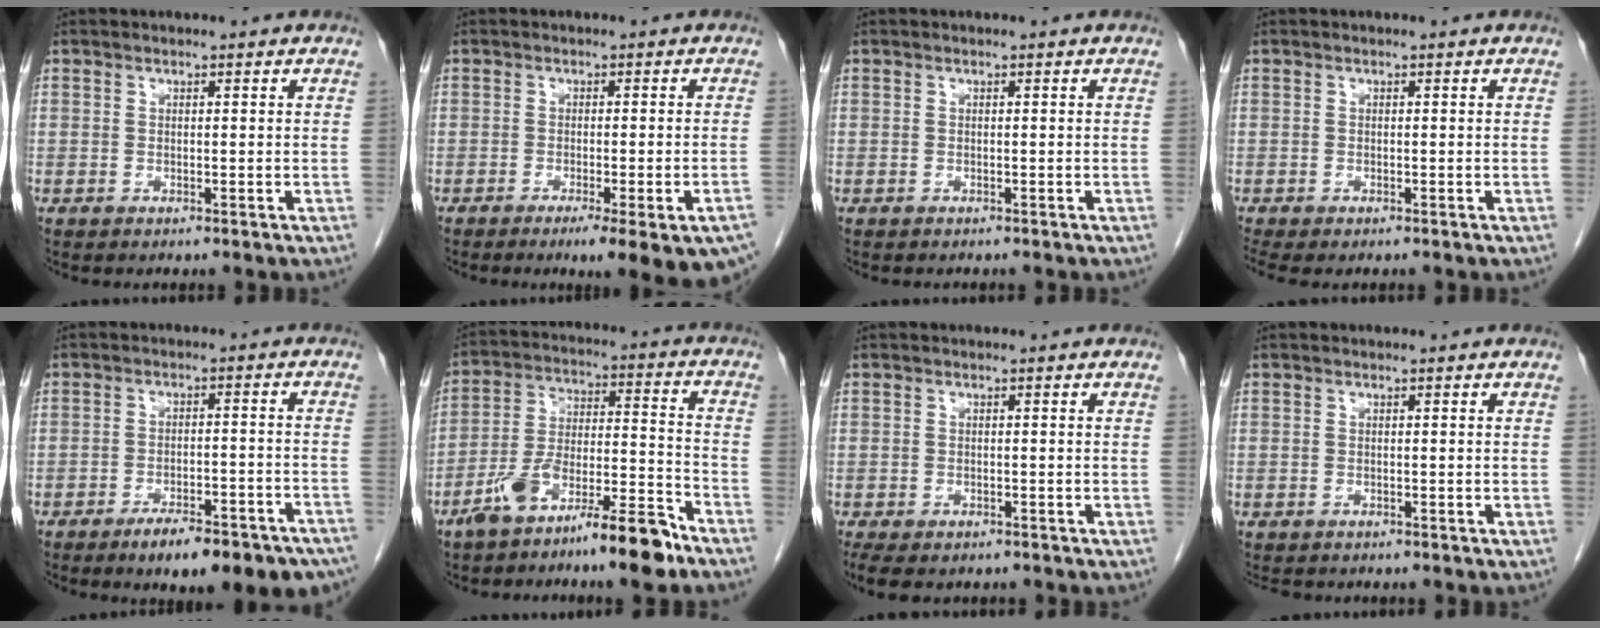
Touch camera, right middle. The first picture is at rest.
{"total": 12.2, "force": [-8.7, 1.6, 8.4], "torque": [-0.053, -0.008, -0.109]}
{"total": 0.8, "force": [-0.7, 0.1, 0.2], "torque": [-0.011, -0.003, -0.012]}
{"total": 2.8, "force": [-2.2, 1.0, 1.4], "torque": [-0.025, -0.011, -0.032]}
{"total": 14.2, "force": [-11.2, 3.7, 8.0], "torque": [-0.062, 0.023, -0.151]}
{"total": 12.5, "force": [-9.1, 1.5, 8.5], "torque": [-0.151, 0.018, -0.161]}
{"total": 7.9, "force": [-6.0, 3.6, 3.6], "torque": [-0.070, -0.011, -0.084]}
{"total": 2.7, "force": [-2.3, 1.0, 0.9], "torque": [-0.018, -0.007, -0.028]}